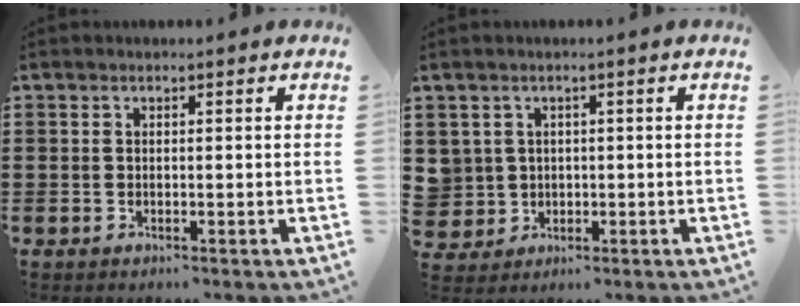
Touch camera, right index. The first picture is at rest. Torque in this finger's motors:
{"motor_torque": [1.16, 0.98, 0.15, 0.01]}